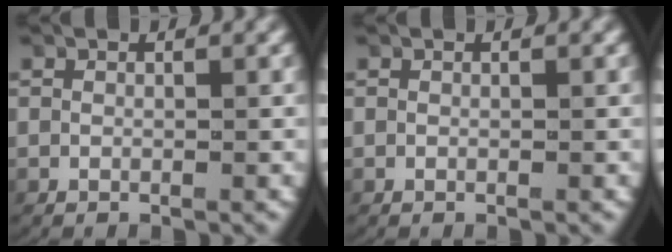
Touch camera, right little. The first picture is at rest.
{"total": 0.0}